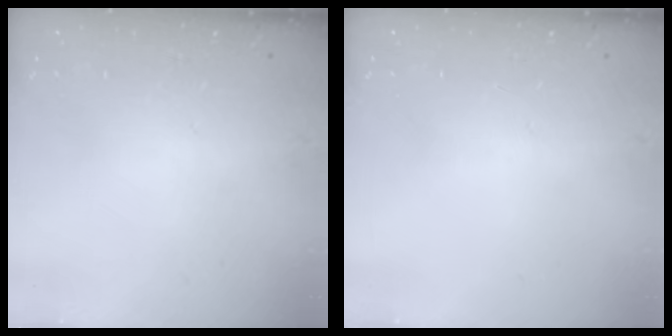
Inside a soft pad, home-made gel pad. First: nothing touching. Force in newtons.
{"total": 0.0}